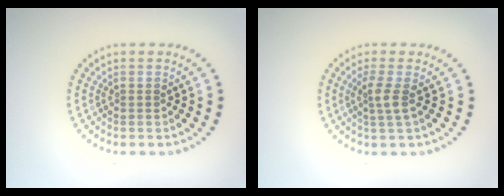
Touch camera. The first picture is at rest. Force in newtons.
{"total": 1.9, "press": 1.4, "slide": 1.3}